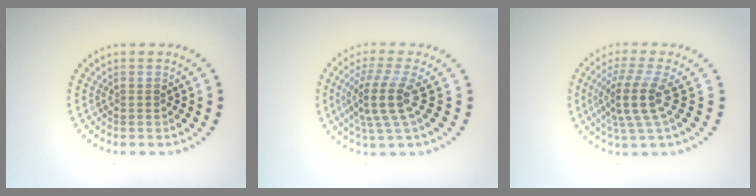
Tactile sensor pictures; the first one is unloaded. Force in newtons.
{"total": 3.9, "press": 2.7, "slide": 2.7}
{"total": 3.9, "press": 2.7, "slide": 2.7}